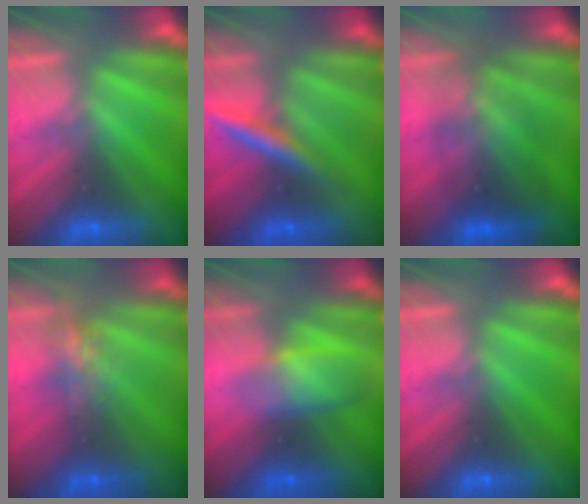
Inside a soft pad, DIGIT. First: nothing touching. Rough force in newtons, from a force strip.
{"total": 2.4}
{"total": 3.4}
{"total": 4.9}
{"total": 2.8}
{"total": 0.0}